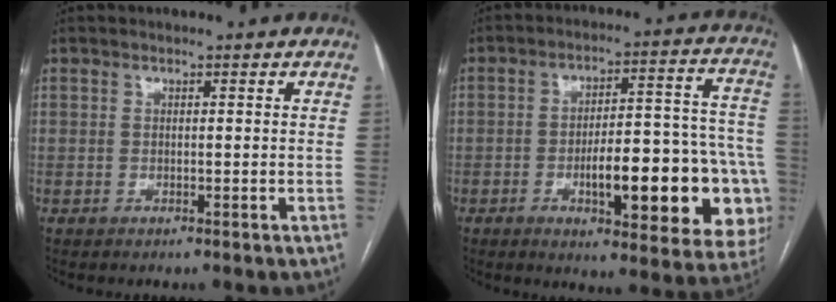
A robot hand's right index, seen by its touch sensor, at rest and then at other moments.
{"total": 21.6, "force": [-6.3, 5.5, 19.9], "torque": [-0.177, 0.031, -0.068]}